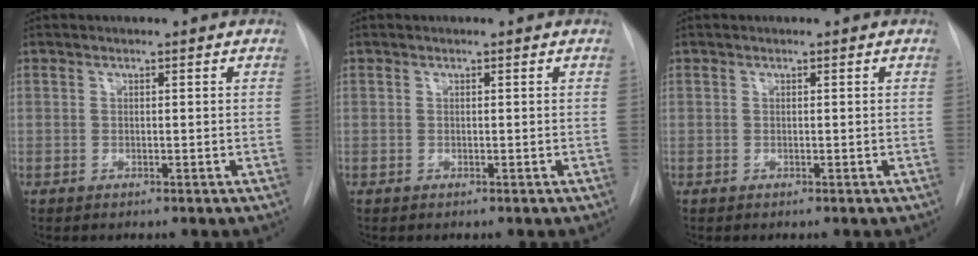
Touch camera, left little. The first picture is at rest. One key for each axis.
{"total": 0.0}
{"total": 0.0}